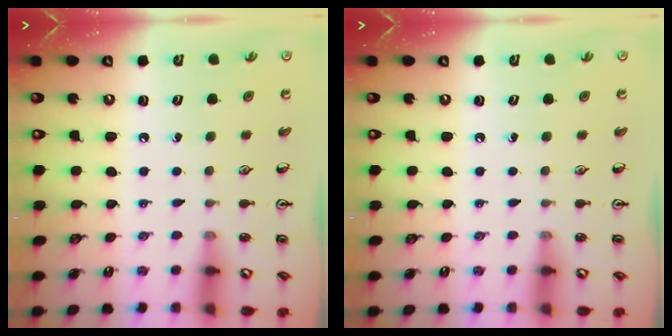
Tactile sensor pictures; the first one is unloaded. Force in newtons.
{"total": 0.0}